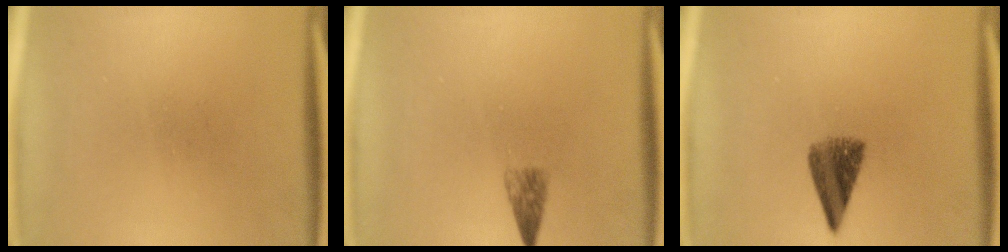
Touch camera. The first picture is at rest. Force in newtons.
{"total": 2.0}
{"total": 5.6}